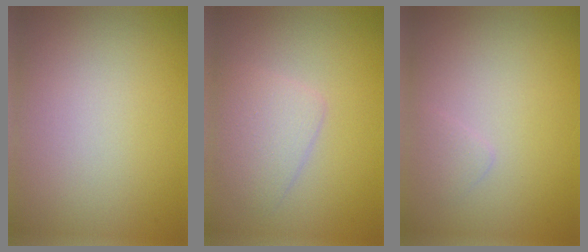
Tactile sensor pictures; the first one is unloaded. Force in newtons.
{"total": 2.8, "press": 2.8, "slide": 0.1}
{"total": 0.8, "press": 0.8, "slide": 0.1}